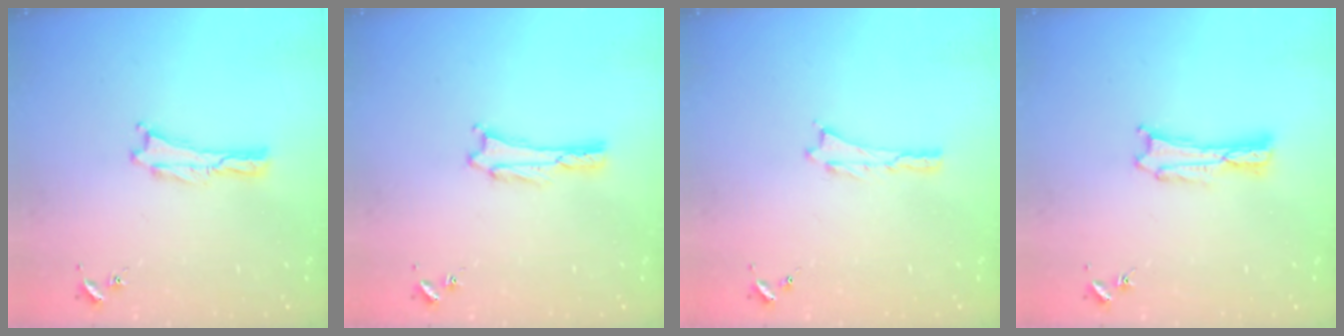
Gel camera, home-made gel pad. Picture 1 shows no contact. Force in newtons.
{"total": 1.6, "press": 1.6, "slide": 0.2}
{"total": 0.0}
{"total": 0.6, "press": 0.6, "slide": 0.2}